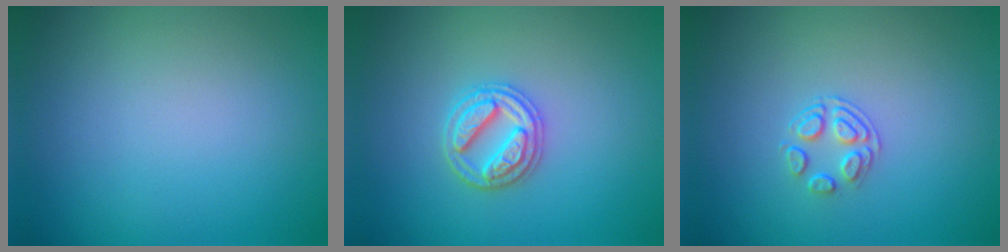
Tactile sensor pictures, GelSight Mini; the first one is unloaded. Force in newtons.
{"total": 3.0, "press": 2.9, "slide": 0.4}
{"total": 1.8, "press": 1.2, "slide": 1.4}